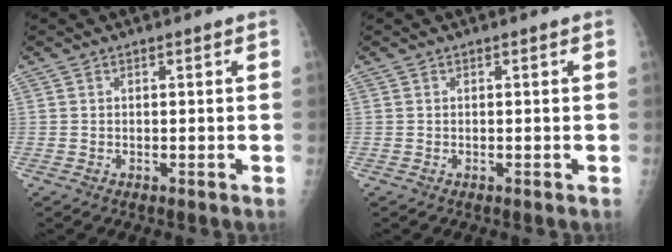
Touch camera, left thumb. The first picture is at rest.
{"total": 0.0}